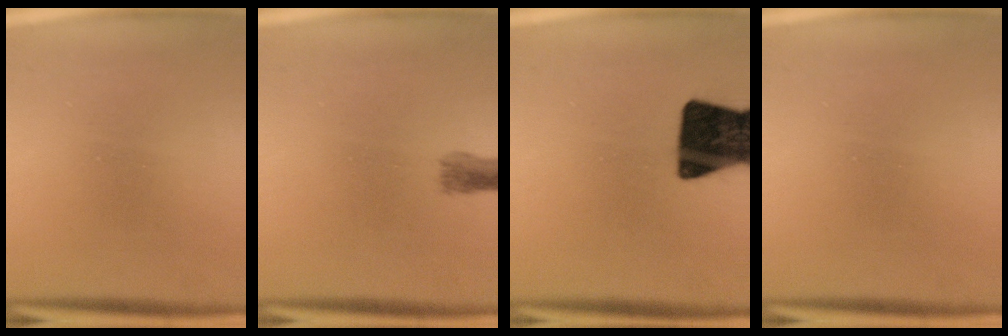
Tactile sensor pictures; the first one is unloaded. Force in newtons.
{"total": 1.8}
{"total": 18.9}
{"total": 0.0}